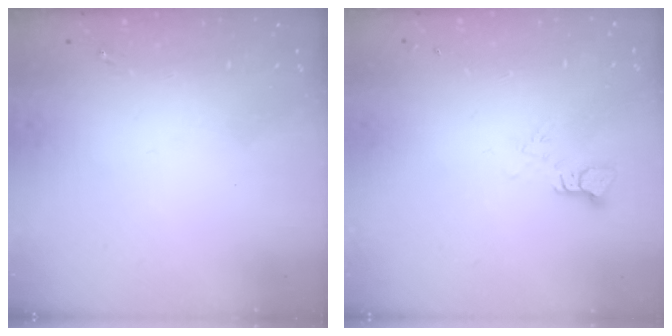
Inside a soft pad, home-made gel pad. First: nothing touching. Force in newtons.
{"total": 3.4, "press": 3.4, "slide": 0.1}